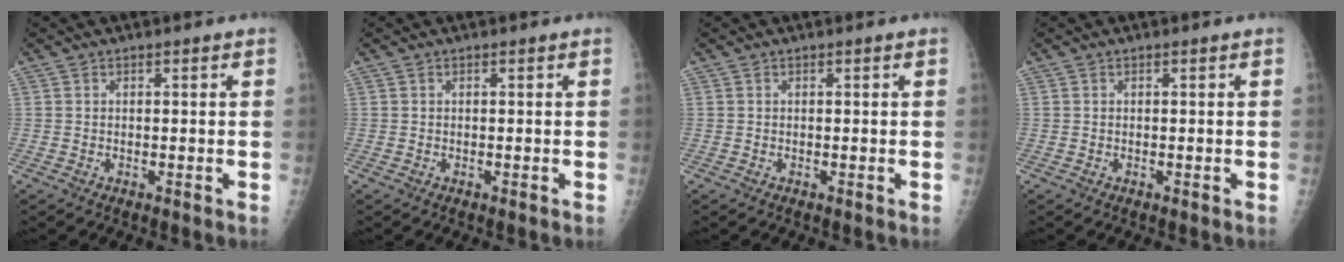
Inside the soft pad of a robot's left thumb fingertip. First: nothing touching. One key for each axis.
{"total": 0.0}
{"total": 0.0}
{"total": 0.0}